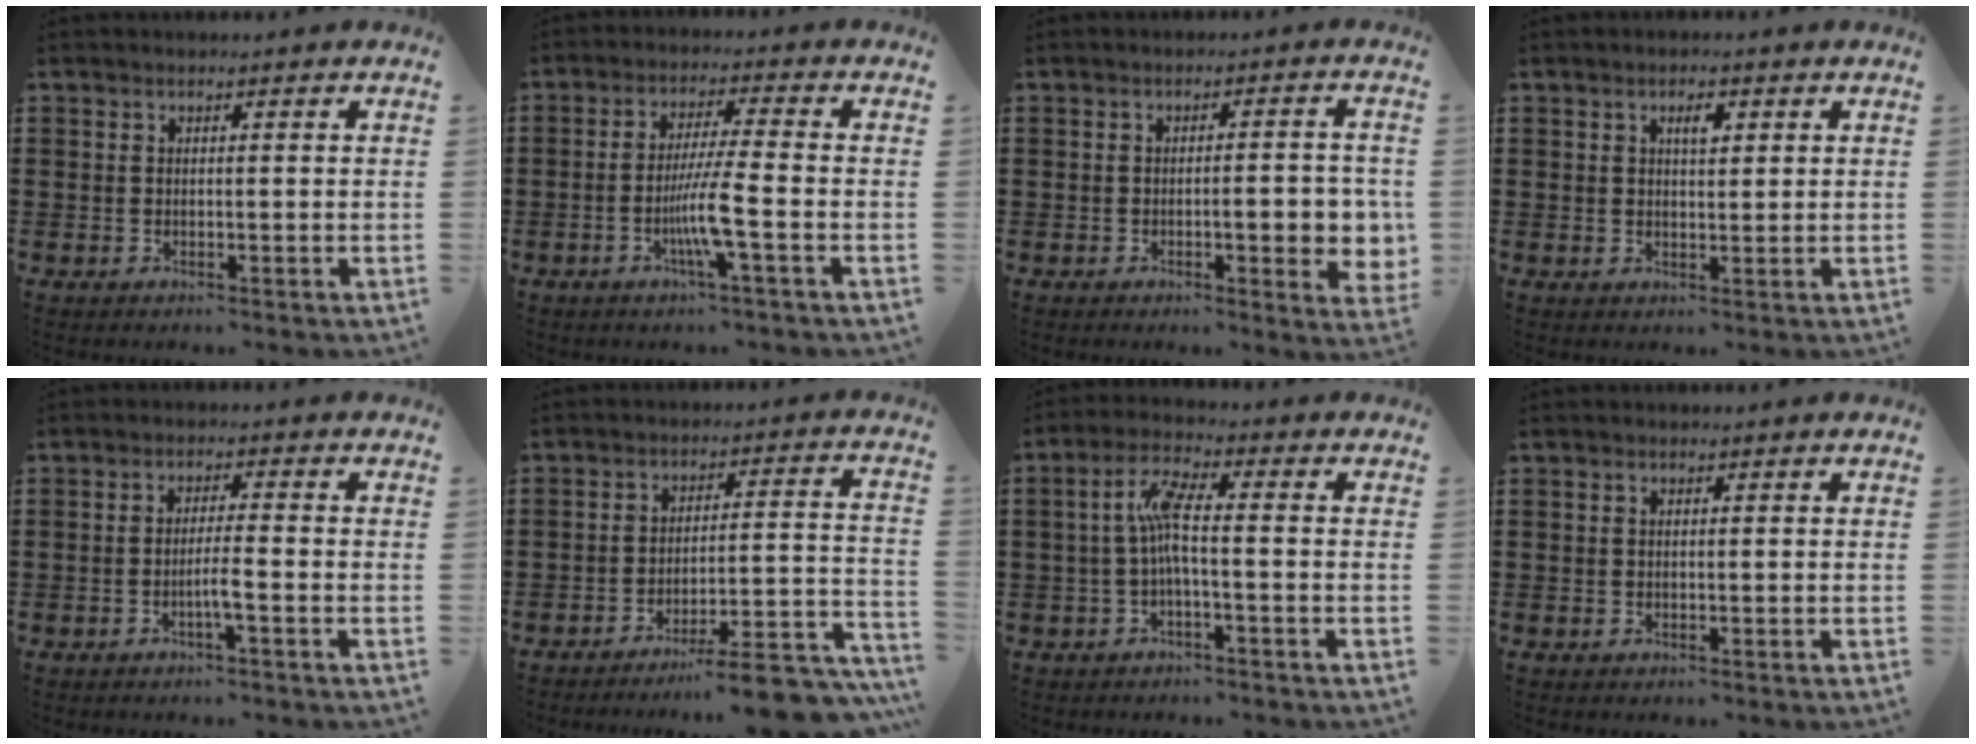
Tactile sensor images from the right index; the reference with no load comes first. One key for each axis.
{"total": 7.0, "fx": -2.5, "fy": -0.1, "fz": 6.6, "tx": -0.130, "ty": -0.016, "tz": -0.050}
{"total": 6.0, "fx": -1.0, "fy": 1.6, "fz": 5.7, "tx": -0.078, "ty": -0.005, "tz": -0.017}
{"total": 2.3, "fx": 1.0, "fy": 0.9, "fz": 1.8, "tx": -0.031, "ty": 0.002, "tz": 0.013}
{"total": 3.1, "fx": -1.3, "fy": -0.1, "fz": 2.8, "tx": -0.056, "ty": -0.007, "tz": -0.027}
{"total": 8.2, "fx": -7.2, "fy": 0.3, "fz": 4.0, "tx": -0.054, "ty": 0.004, "tz": -0.134}
{"total": 5.6, "fx": -0.5, "fy": 0.9, "fz": 5.5, "tx": -0.119, "ty": -0.002, "tz": -0.018}
{"total": 0.0}